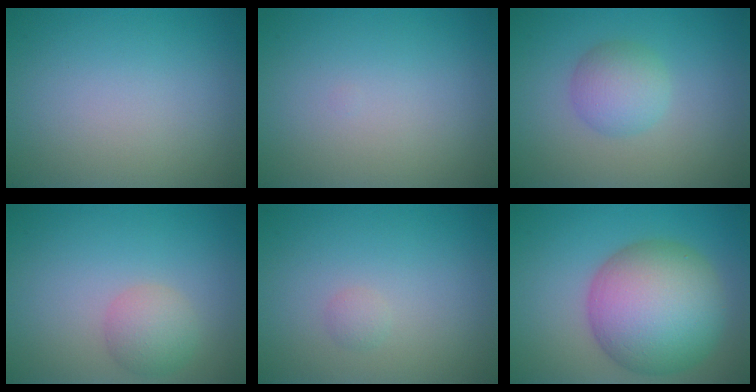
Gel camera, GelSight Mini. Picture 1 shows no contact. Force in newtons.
{"total": 0.0}
{"total": 3.0, "press": 3.0, "slide": 0.1}
{"total": 2.6, "press": 2.6, "slide": 0.1}
{"total": 0.7, "press": 0.7, "slide": 0.0}
{"total": 11.2, "press": 11.2, "slide": 0.5}